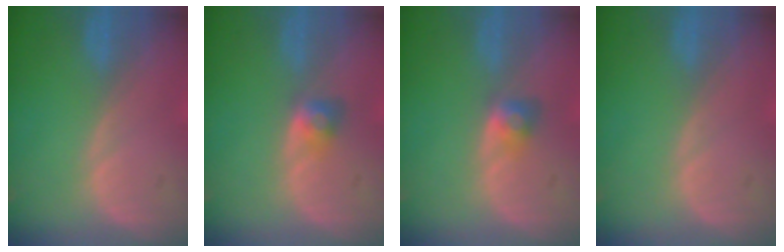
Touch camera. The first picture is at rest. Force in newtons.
{"total": 2.8, "press": 2.5, "slide": 1.2}
{"total": 2.8, "press": 2.5, "slide": 1.2}
{"total": 0.0}